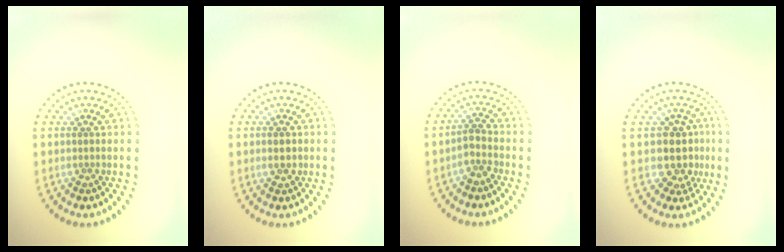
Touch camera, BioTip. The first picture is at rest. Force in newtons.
{"total": 1.9, "press": 1.9, "slide": 0.2}
{"total": 1.9, "press": 1.5, "slide": 1.1}
{"total": 3.5, "press": 2.9, "slide": 1.8}